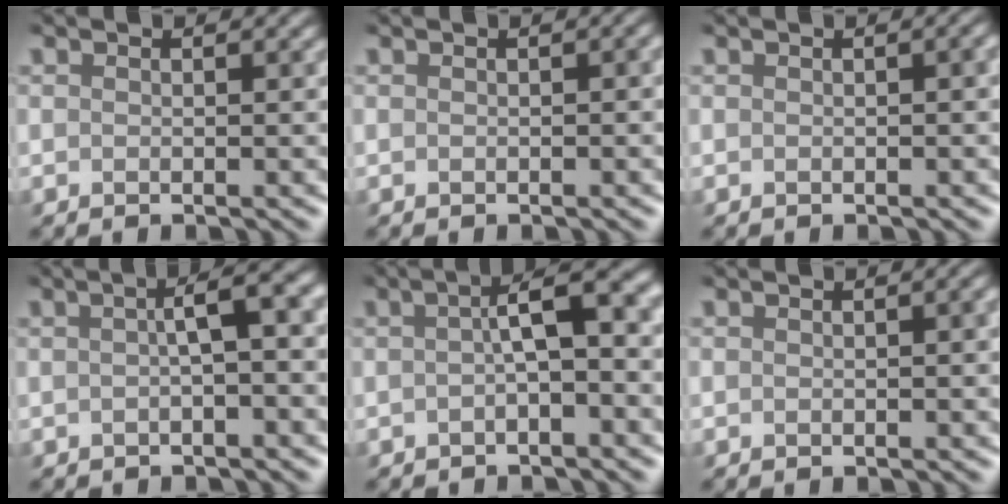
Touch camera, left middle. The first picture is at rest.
{"total": 1.5, "force": [-0.4, 0.8, 1.2], "torque": [-0.007, 0.009, -0.008]}
{"total": 2.0, "force": [-0.5, 1.0, 1.7], "torque": [-0.007, 0.012, -0.011]}
{"total": 3.8, "force": [-0.1, 0.6, 3.7], "torque": [-0.051, 0.019, -0.010]}
{"total": 4.6, "force": [-0.1, 1.0, 4.5], "torque": [-0.065, 0.019, -0.008]}
{"total": 1.5, "force": [-0.3, 0.7, 1.3], "torque": [-0.004, 0.008, -0.008]}